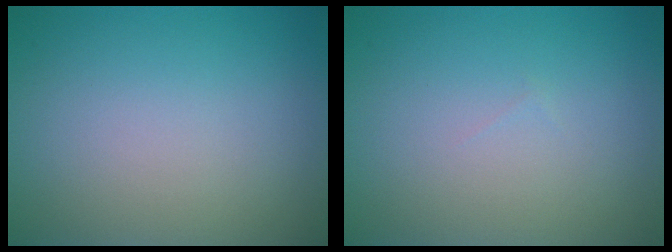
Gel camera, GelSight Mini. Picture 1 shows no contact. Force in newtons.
{"total": 0.0}